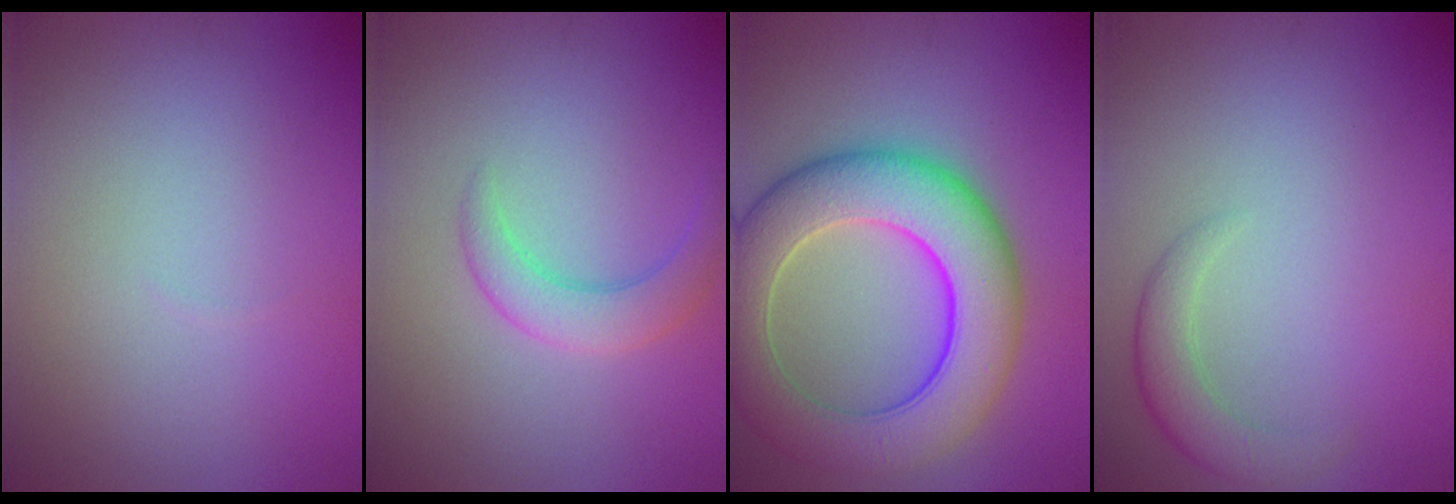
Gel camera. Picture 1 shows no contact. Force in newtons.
{"total": 2.9, "press": 2.9, "slide": 0.1}
{"total": 10.3, "press": 10.3, "slide": 0.6}
{"total": 2.6, "press": 2.6, "slide": 0.3}